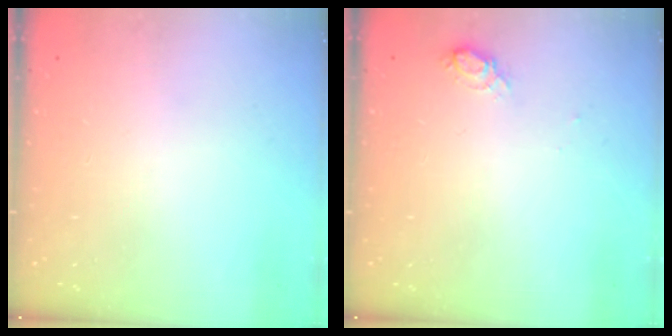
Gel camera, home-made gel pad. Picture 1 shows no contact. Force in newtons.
{"total": 5.2, "press": 4.8, "slide": 1.9}